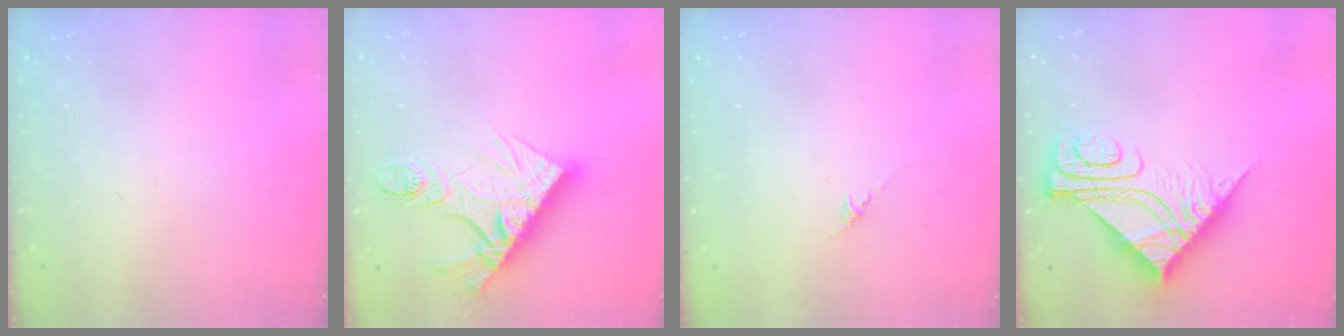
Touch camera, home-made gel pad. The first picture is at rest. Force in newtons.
{"total": 15.0, "press": 14.9, "slide": 1.4}
{"total": 0.6, "press": 0.4, "slide": 0.4}
{"total": 11.6, "press": 11.5, "slide": 1.1}